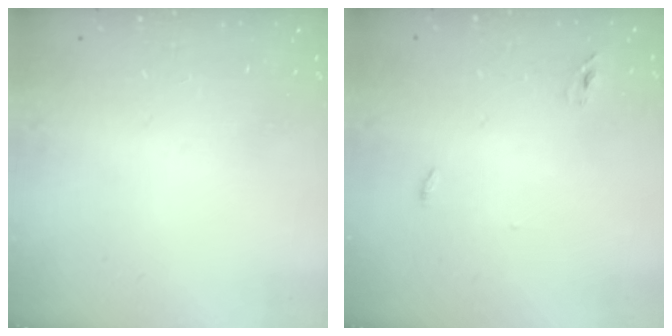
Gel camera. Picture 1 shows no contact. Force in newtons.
{"total": 2.9, "press": 2.7, "slide": 1.0}